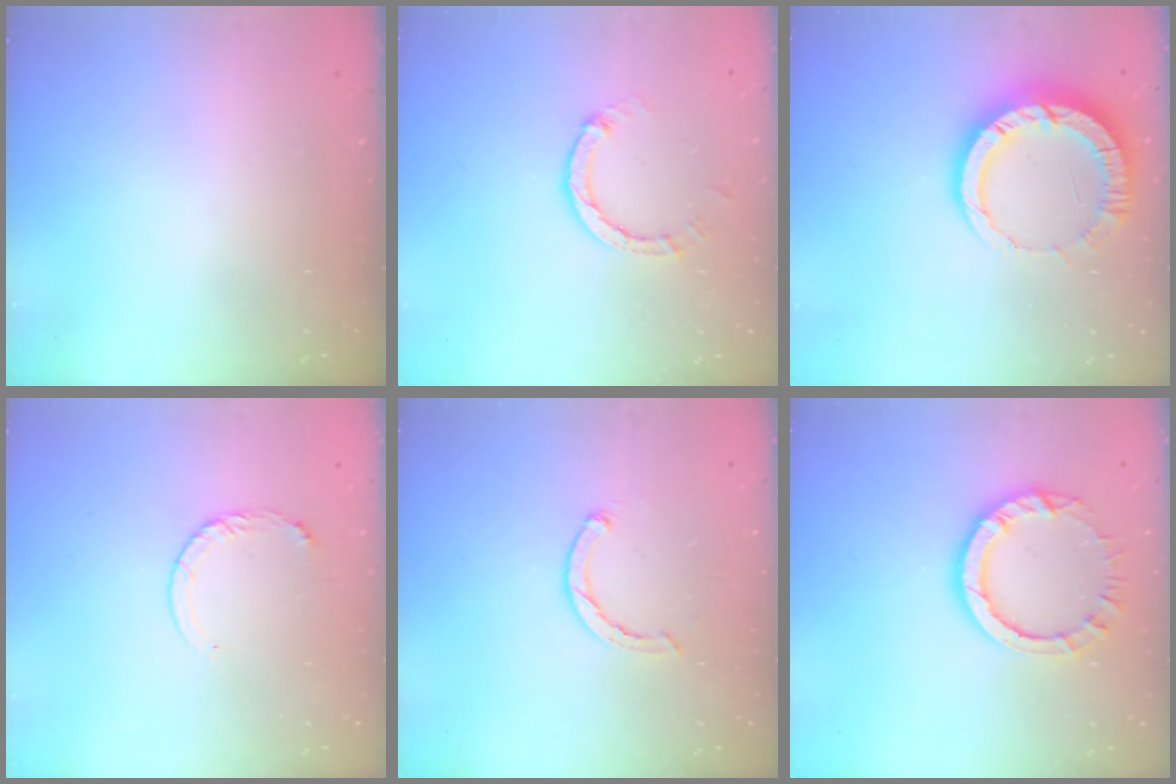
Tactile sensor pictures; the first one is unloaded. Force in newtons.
{"total": 3.2, "press": 3.2, "slide": 0.2}
{"total": 11.3, "press": 11.2, "slide": 1.2}
{"total": 5.7, "press": 5.7, "slide": 0.6}
{"total": 1.5, "press": 1.5, "slide": 0.3}
{"total": 8.7, "press": 8.6, "slide": 0.7}